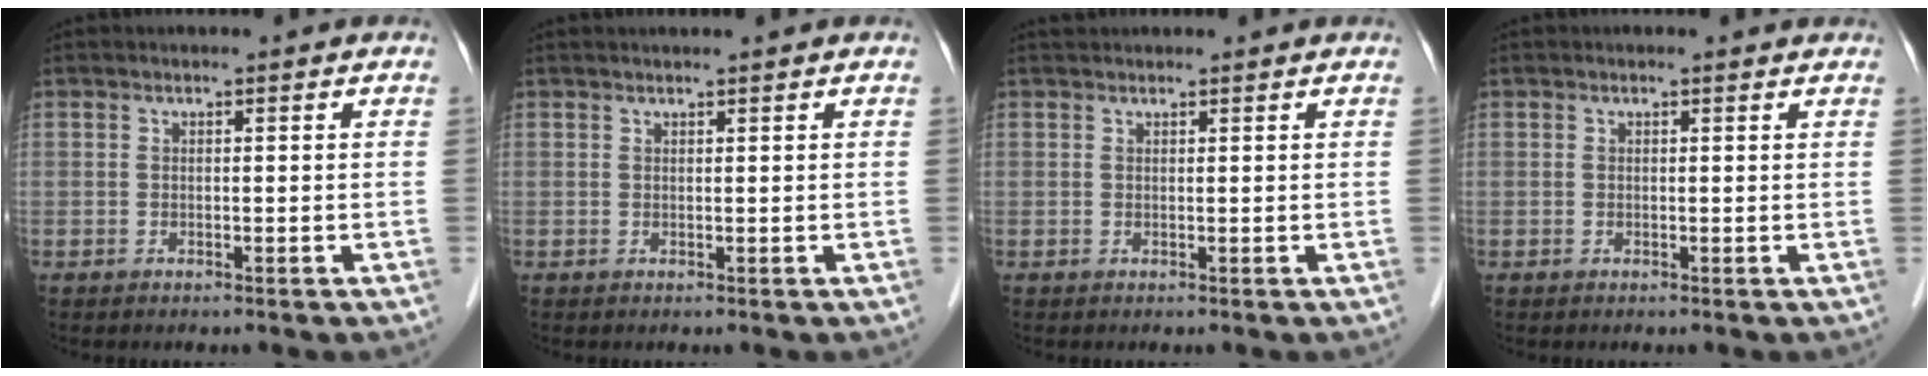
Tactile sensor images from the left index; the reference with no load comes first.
{"total": 1.7, "force": [1.6, -0.2, 0.7], "torque": [-0.006, 0.018, 0.027]}
{"total": 1.9, "force": [1.8, 0.3, 0.4], "torque": [-0.009, 0.028, 0.033]}
{"total": 0.7, "force": [0.6, 0.2, 0.1], "torque": [-0.012, -0.001, 0.002]}